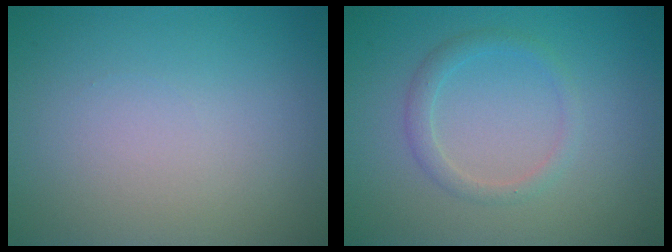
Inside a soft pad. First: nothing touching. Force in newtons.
{"total": 1.6, "press": 1.6, "slide": 0.1}